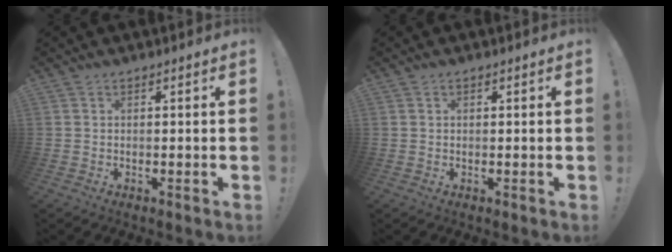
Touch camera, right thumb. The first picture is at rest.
{"total": 0.5, "force": [0.3, 0.4, 0.2], "torque": [0.001, -0.001, 0.004]}